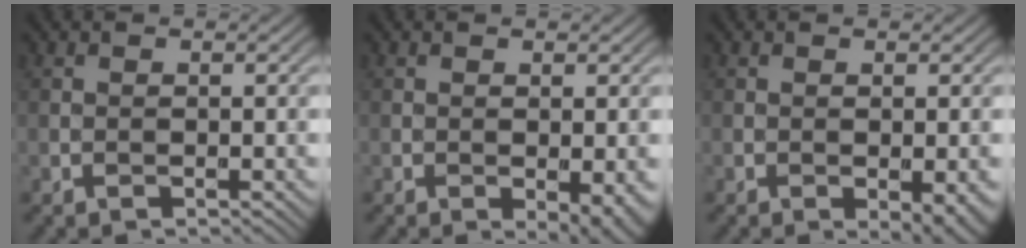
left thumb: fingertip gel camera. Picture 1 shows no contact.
{"total": 3.3, "force": [-1.1, 1.1, 2.9], "torque": [-0.039, -0.010, -0.011]}
{"total": 3.7, "force": [-1.5, 1.2, 3.2], "torque": [-0.045, -0.009, -0.016]}